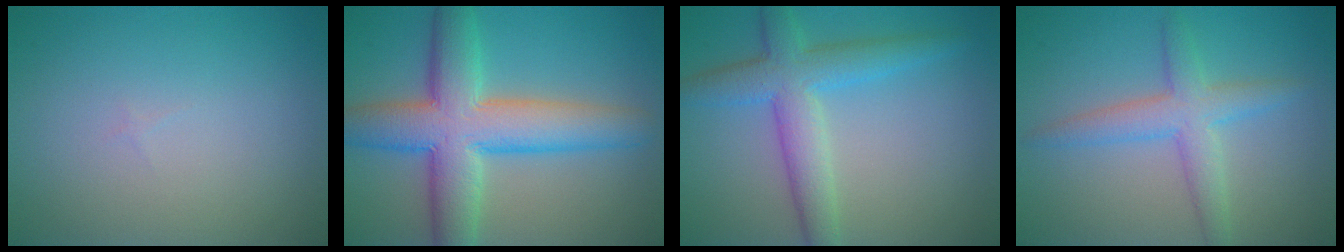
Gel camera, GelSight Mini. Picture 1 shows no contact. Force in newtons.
{"total": 9.4, "press": 9.4, "slide": 0.3}
{"total": 5.3, "press": 5.3, "slide": 0.1}
{"total": 3.8, "press": 3.8, "slide": 0.2}